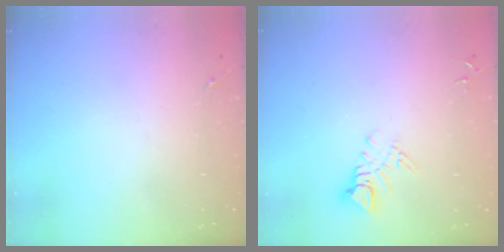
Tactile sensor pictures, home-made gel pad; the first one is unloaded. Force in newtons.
{"total": 7.1, "press": 7.1, "slide": 0.7}